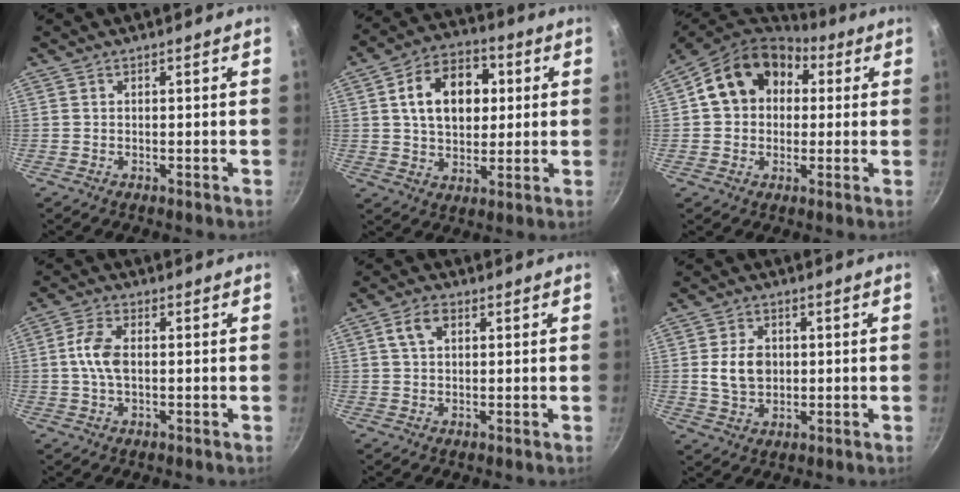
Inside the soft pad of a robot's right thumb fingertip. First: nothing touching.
{"total": 15.2, "force": [3.0, 10.6, 10.5], "torque": [-0.131, 0.013, 0.041]}
{"total": 15.5, "force": [3.3, 12.4, 8.7], "torque": [-0.118, 0.032, 0.039]}
{"total": 6.2, "force": [0.1, 3.5, 5.1], "torque": [-0.104, 0.013, -0.003]}
{"total": 4.6, "force": [1.5, 2.9, 3.2], "torque": [-0.051, 0.006, 0.025]}
{"total": 7.2, "force": [0.6, 5.4, 4.7], "torque": [-0.072, -0.001, 0.011]}